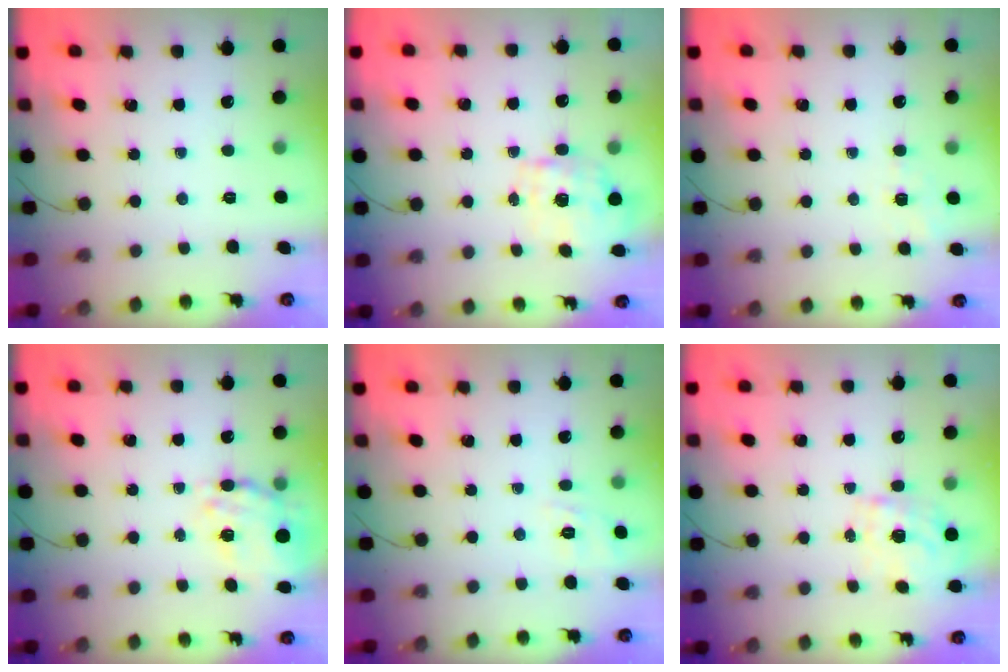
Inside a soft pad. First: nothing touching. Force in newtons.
{"total": 1.7, "press": 1.5, "slide": 0.6}
{"total": 1.4, "press": 0.5, "slide": 1.3}
{"total": 9.6, "press": 8.9, "slide": 3.8}
{"total": 2.1, "press": 0.8, "slide": 1.9}
{"total": 0.9, "press": 0.7, "slide": 0.6}